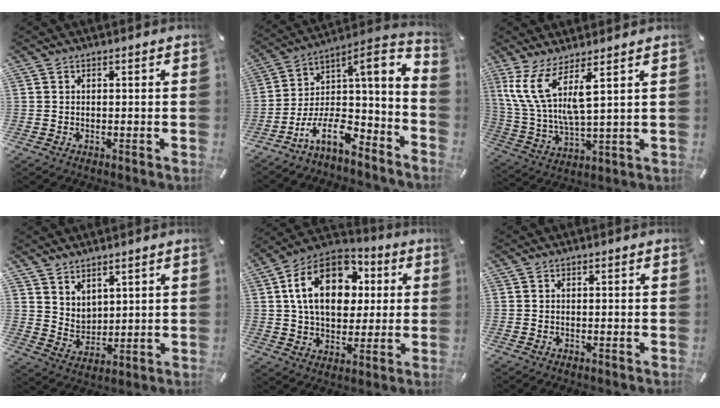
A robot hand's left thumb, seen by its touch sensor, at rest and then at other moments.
{"total": 9.9, "force": [-4.4, 3.8, 8.1], "torque": [-0.127, -0.003, -0.084]}
{"total": 10.2, "force": [6.2, 2.0, 7.9], "torque": [-0.193, -0.037, 0.108]}
{"total": 5.2, "force": [4.5, 2.6, -0.5], "torque": [-0.002, -0.038, 0.086]}
{"total": 19.1, "force": [4.7, 13.3, 12.9], "torque": [-0.236, -0.003, 0.080]}
{"total": 0.0}